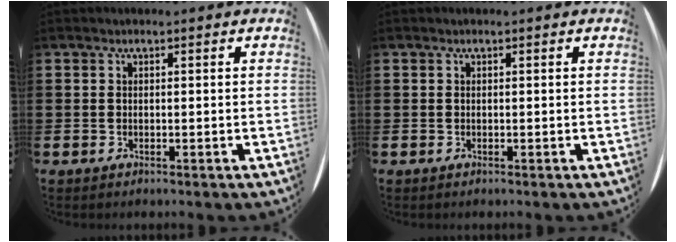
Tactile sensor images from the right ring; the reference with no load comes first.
{"total": 0.0}